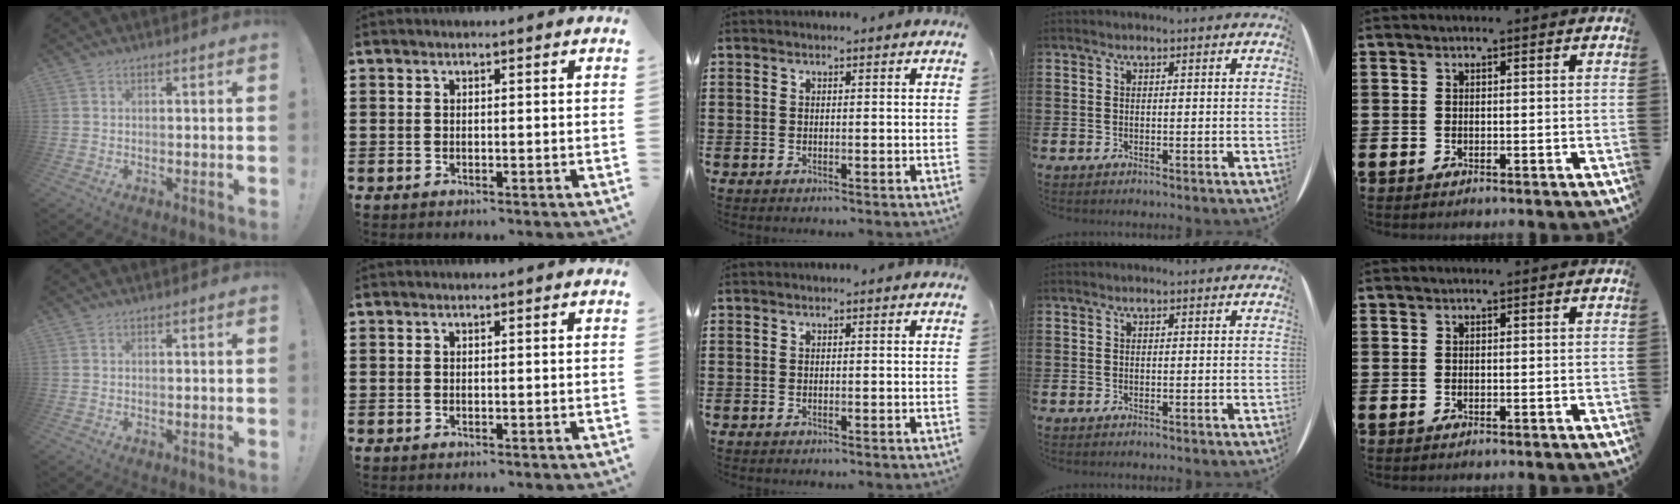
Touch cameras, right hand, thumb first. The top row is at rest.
{}